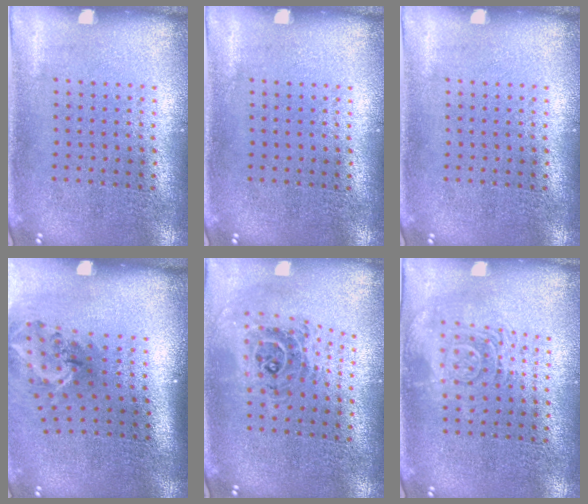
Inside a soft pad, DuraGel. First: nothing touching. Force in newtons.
{"total": 0.0}
{"total": 0.0}
{"total": 1.9, "press": 1.3, "slide": 1.4}
{"total": 1.0, "press": 0.9, "slide": 0.3}
{"total": 2.5, "press": 2.5, "slide": 0.5}